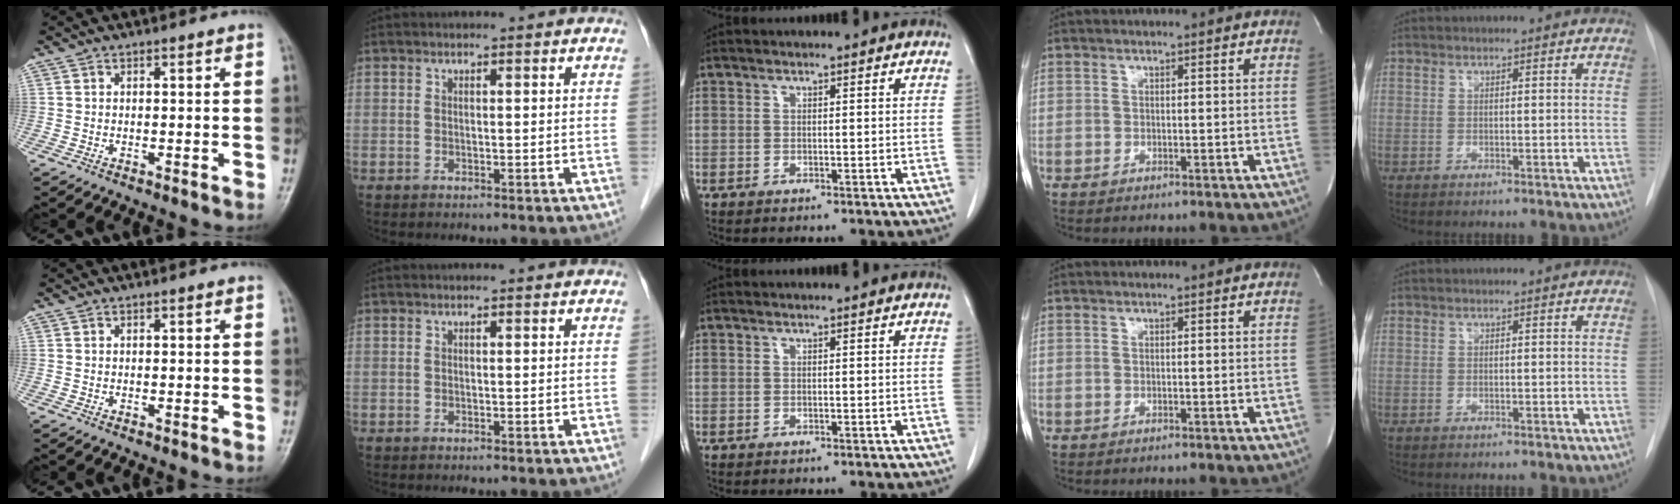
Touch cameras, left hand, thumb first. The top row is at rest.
{}